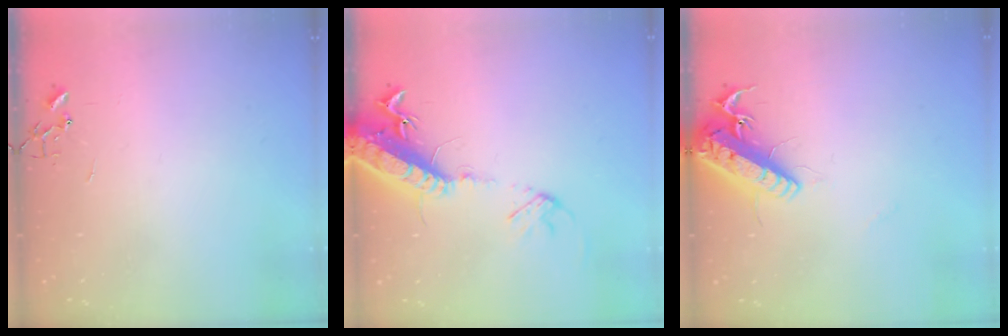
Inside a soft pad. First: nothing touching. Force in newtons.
{"total": 17.8, "press": 17.3, "slide": 4.1}
{"total": 16.5, "press": 16.2, "slide": 3.1}